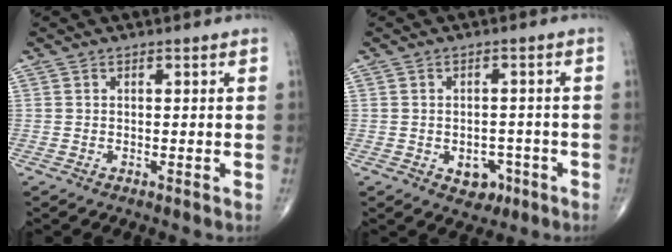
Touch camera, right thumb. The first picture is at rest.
{"total": 4.7, "force": [-1.9, 3.5, 2.5], "torque": [-0.008, 0.015, -0.020]}